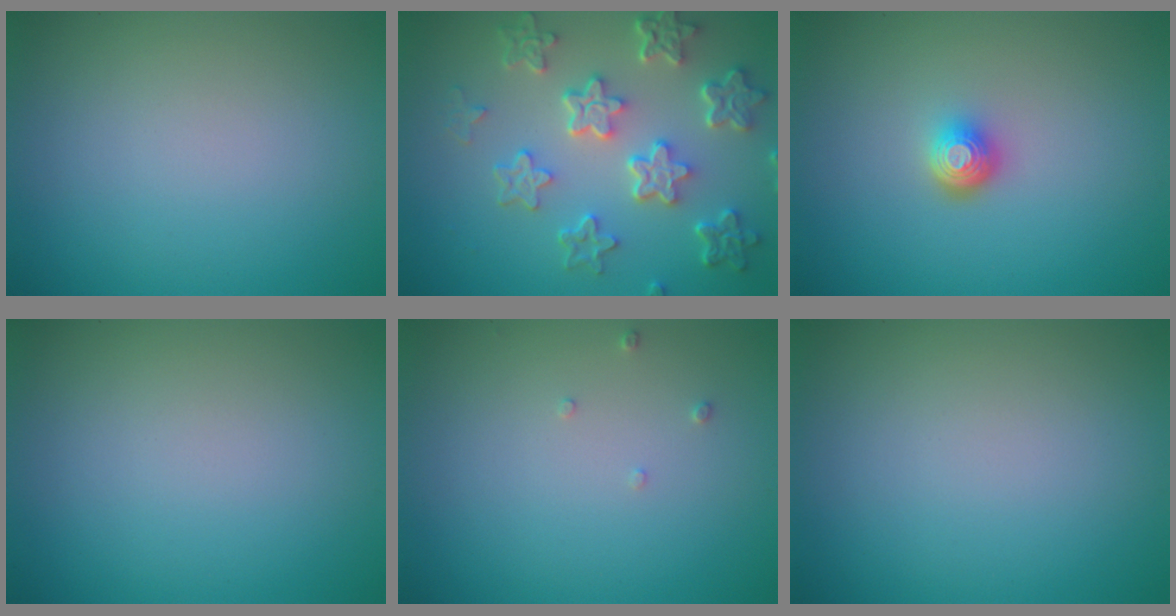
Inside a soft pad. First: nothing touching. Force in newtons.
{"total": 6.3, "press": 4.8, "slide": 4.2}
{"total": 2.0, "press": 1.5, "slide": 1.4}
{"total": 0.0}
{"total": 0.7, "press": 0.7, "slide": 0.2}
{"total": 0.0}